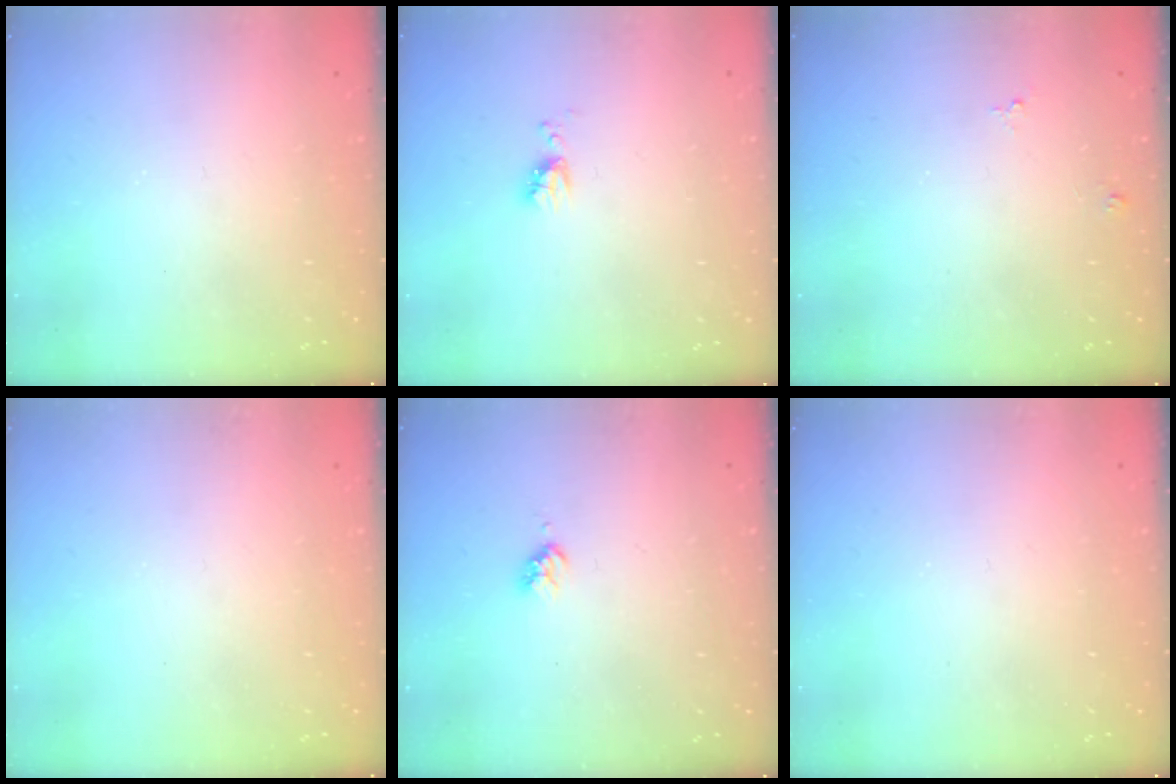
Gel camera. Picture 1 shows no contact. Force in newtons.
{"total": 4.9, "press": 4.8, "slide": 0.8}
{"total": 4.1, "press": 4.1, "slide": 0.4}
{"total": 0.0}
{"total": 3.2, "press": 3.2, "slide": 0.4}
{"total": 0.0}